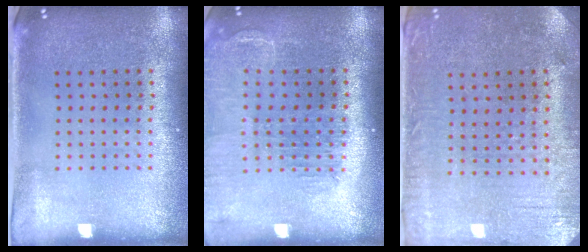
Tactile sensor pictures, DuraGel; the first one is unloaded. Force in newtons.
{"total": 1.5, "press": 1.4, "slide": 0.2}
{"total": 0.6, "press": 0.4, "slide": 0.5}